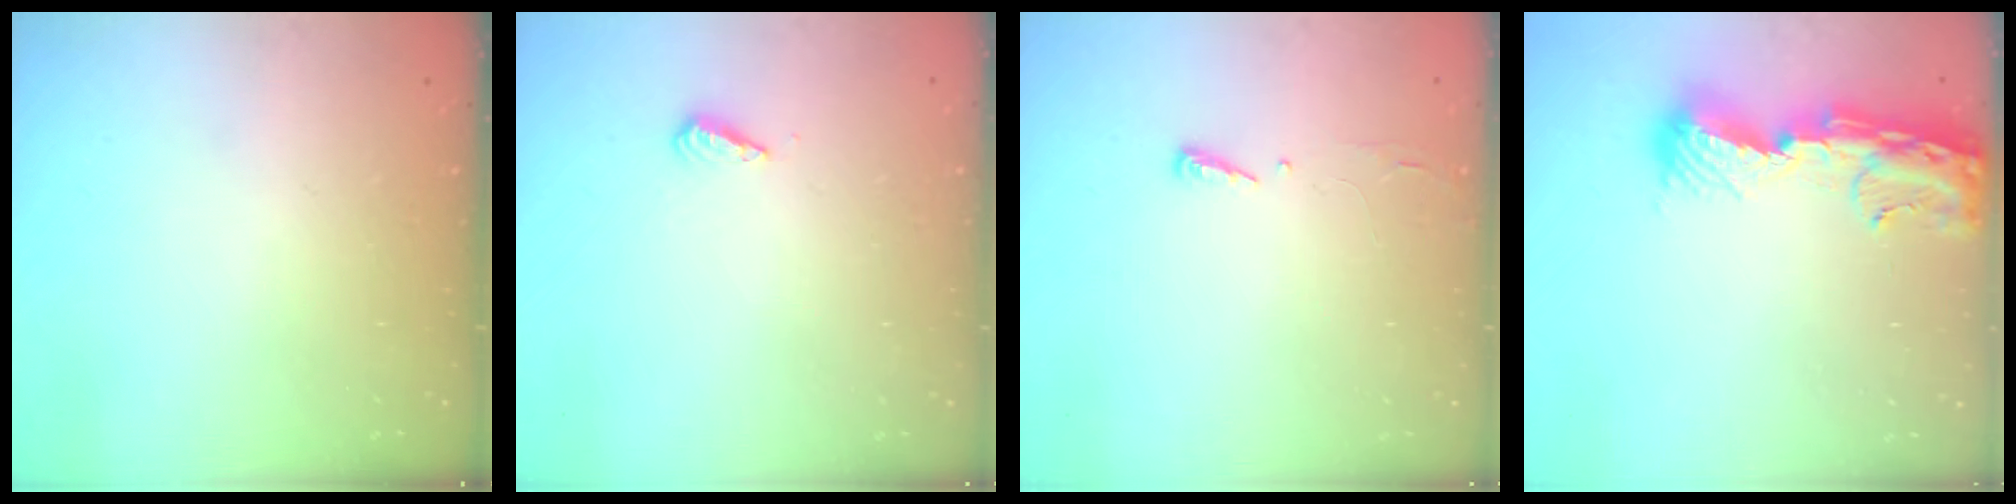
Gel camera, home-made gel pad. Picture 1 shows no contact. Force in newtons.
{"total": 4.2, "press": 4.1, "slide": 1.0}
{"total": 2.9, "press": 2.9, "slide": 0.4}
{"total": 13.0, "press": 12.9, "slide": 1.3}